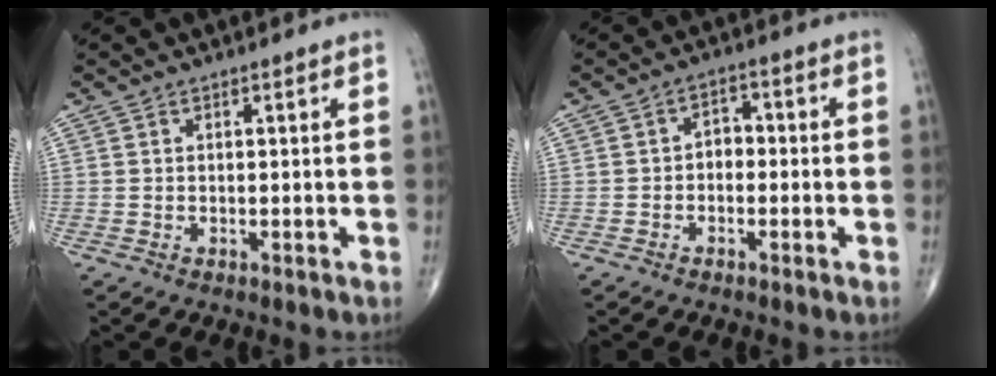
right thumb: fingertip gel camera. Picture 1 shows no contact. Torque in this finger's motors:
{"motor_torque": [-0.19, 0.13, 0.07, 0.17, 0.00]}